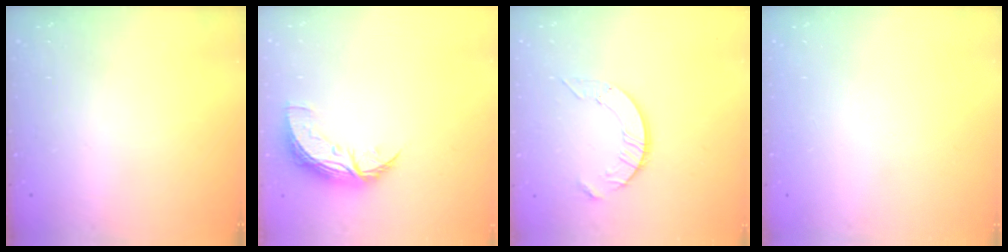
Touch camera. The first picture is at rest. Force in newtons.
{"total": 8.8, "press": 8.8, "slide": 0.4}
{"total": 7.0, "press": 7.0, "slide": 0.4}
{"total": 0.0}